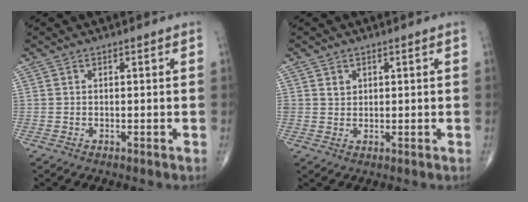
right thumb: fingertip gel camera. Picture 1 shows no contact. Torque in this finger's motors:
{"motor_torque": [-0.02, -0.03, 0.24, 0.14, 0.03]}